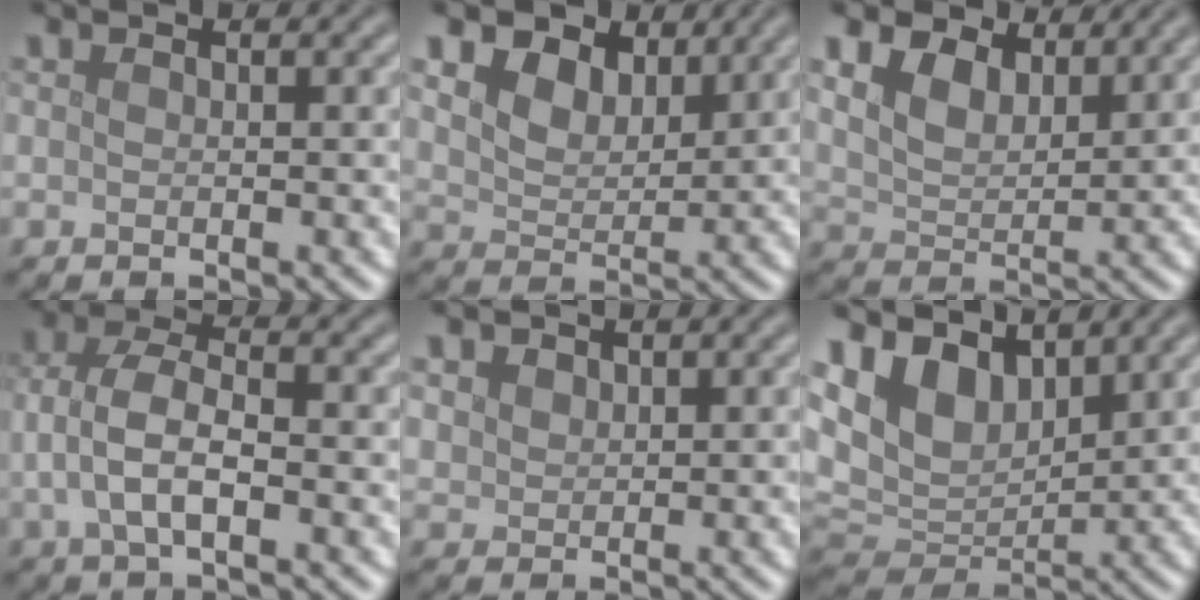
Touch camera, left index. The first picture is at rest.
{"total": 7.0, "force": [4.4, 4.2, 3.4], "torque": [-0.088, 0.012, 0.071]}
{"total": 6.2, "force": [4.2, 3.2, 3.3], "torque": [-0.080, 0.009, 0.054]}
{"total": 4.1, "force": [-0.7, 1.8, 3.7], "torque": [-0.084, 0.005, -0.018]}
{"total": 1.7, "force": [1.1, 1.2, 0.4], "torque": [-0.015, -0.005, 0.027]}
{"total": 7.7, "force": [4.5, 4.9, 3.9], "torque": [-0.097, 0.003, 0.078]}